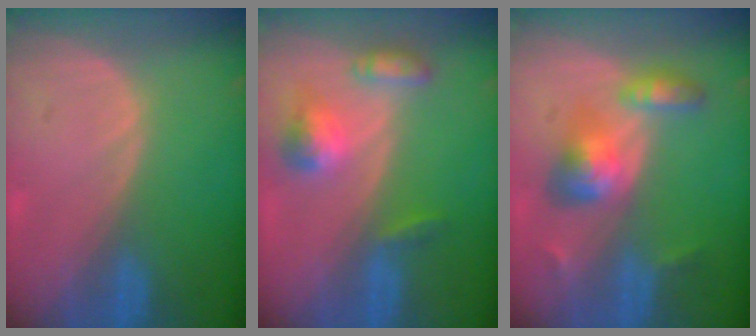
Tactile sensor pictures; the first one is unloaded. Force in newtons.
{"total": 5.8, "press": 5.3, "slide": 2.3}
{"total": 6.0, "press": 6.0, "slide": 0.8}